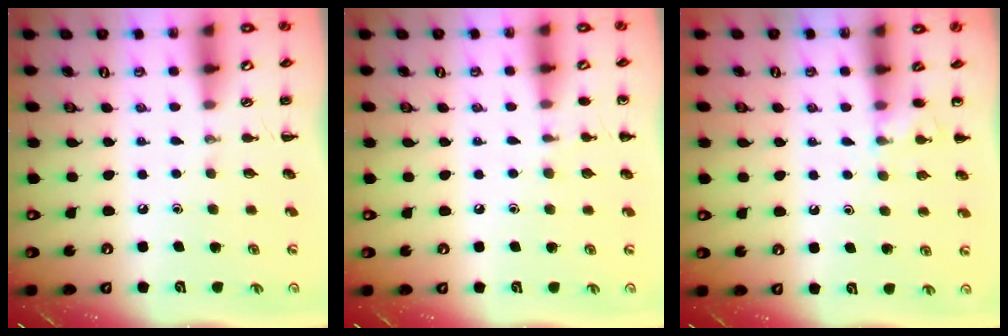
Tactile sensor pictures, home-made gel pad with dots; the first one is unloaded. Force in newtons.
{"total": 5.6, "press": 5.3, "slide": 1.7}
{"total": 5.8, "press": 5.5, "slide": 1.9}